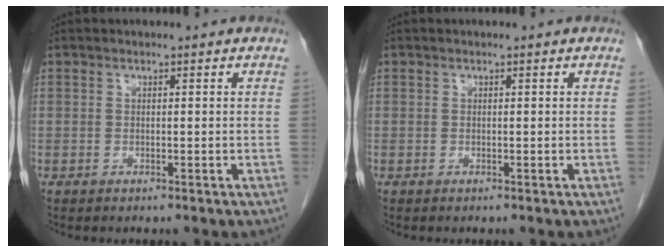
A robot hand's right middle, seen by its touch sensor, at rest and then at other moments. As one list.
[{"total": 0.0}]